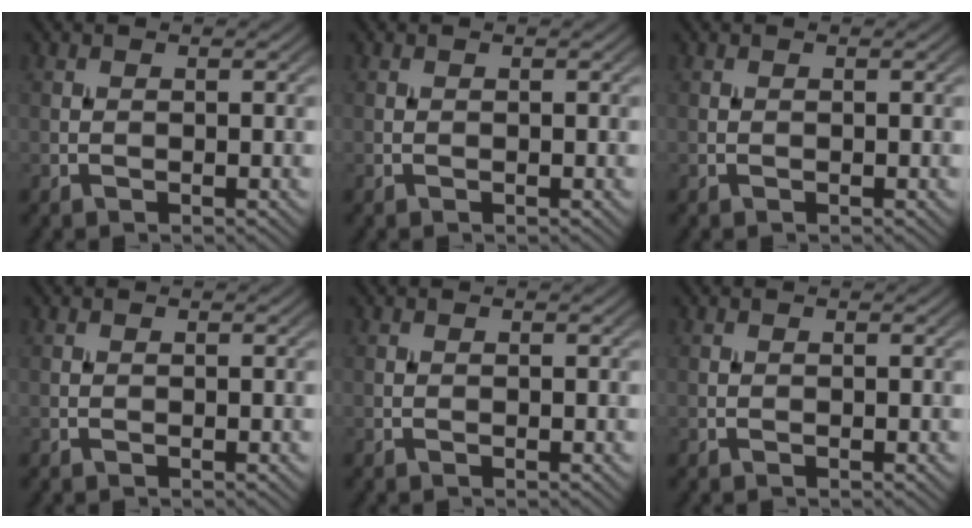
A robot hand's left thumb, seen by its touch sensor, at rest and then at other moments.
{"total": 0.0}
{"total": 0.0}
{"total": 0.0}
{"total": 0.0}
{"total": 0.0}